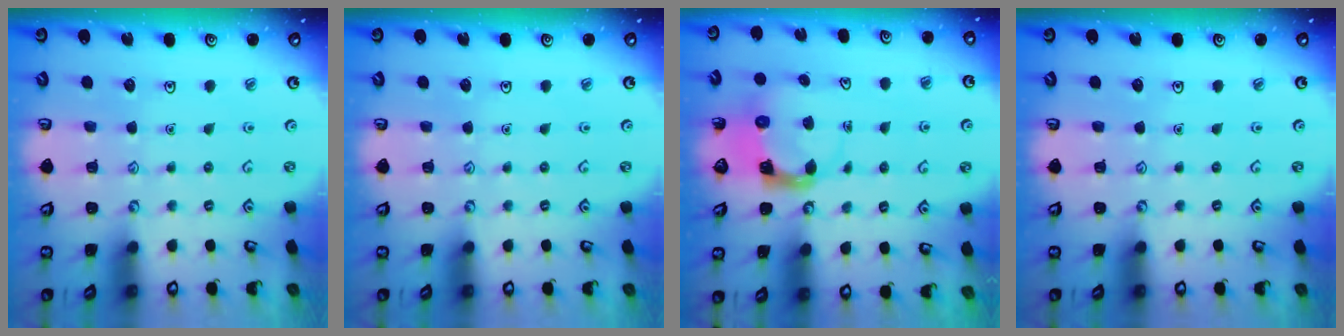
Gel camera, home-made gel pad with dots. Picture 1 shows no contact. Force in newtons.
{"total": 0.0}
{"total": 4.2, "press": 4.2, "slide": 0.6}
{"total": 0.0}